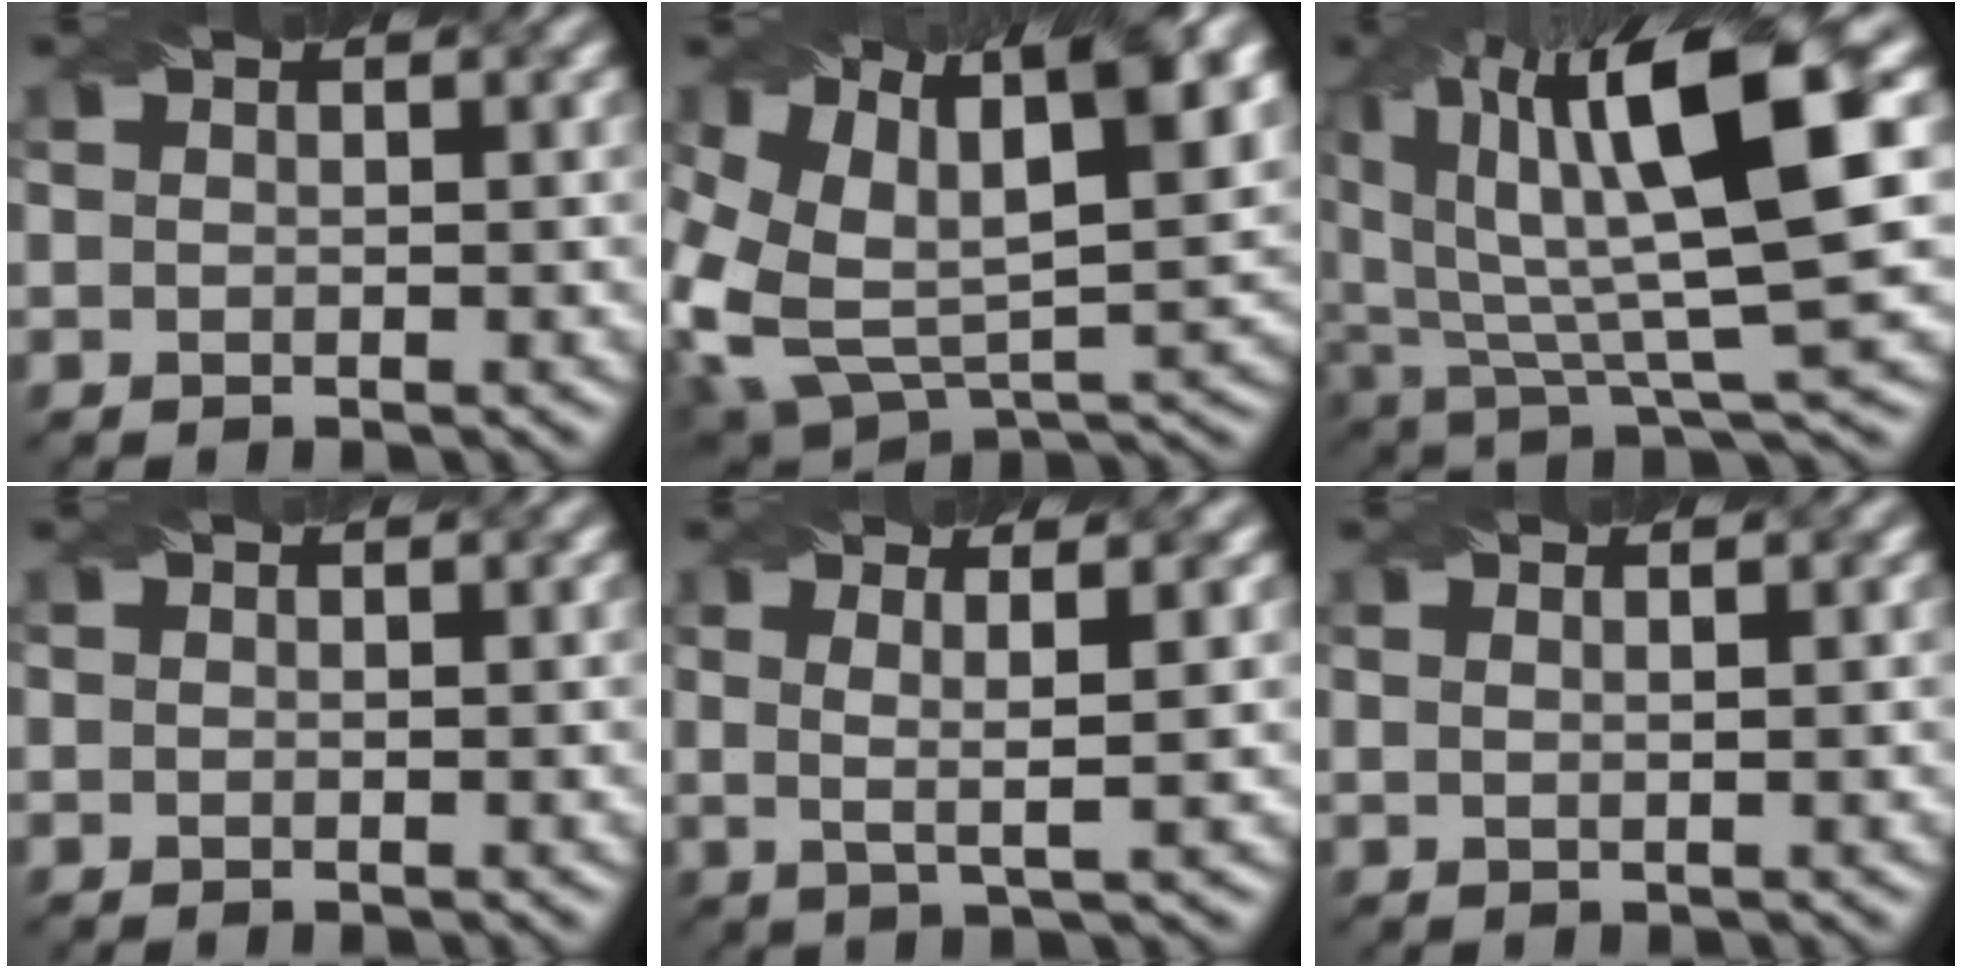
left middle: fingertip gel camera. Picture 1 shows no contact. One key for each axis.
{"total": 15.6, "fx": 4.7, "fy": 8.8, "fz": 12.0, "tx": -0.207, "ty": 0.016, "tz": 0.078}
{"total": 12.4, "fx": 5.0, "fy": 3.1, "fz": 10.9, "tx": -0.192, "ty": 0.010, "tz": 0.095}
{"total": 0.0}
{"total": 3.2, "fx": 0.8, "fy": 0.5, "fz": 3.1, "tx": -0.061, "ty": 0.000, "tz": 0.013}
{"total": 2.5, "fx": 1.2, "fy": 1.3, "fz": 1.8, "tx": -0.004, "ty": 0.016, "tz": -0.012}